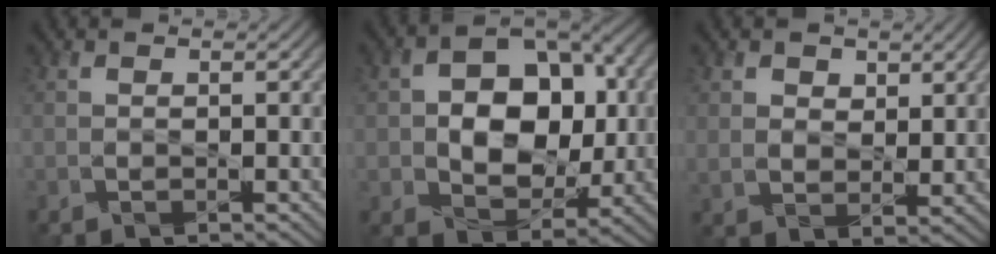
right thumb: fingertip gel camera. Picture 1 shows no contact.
{"total": 11.7, "force": [0.3, 8.4, 8.2], "torque": [-0.131, 0.002, 0.001]}
{"total": 4.1, "force": [2.3, 2.8, 1.8], "torque": [-0.052, -0.011, 0.045]}